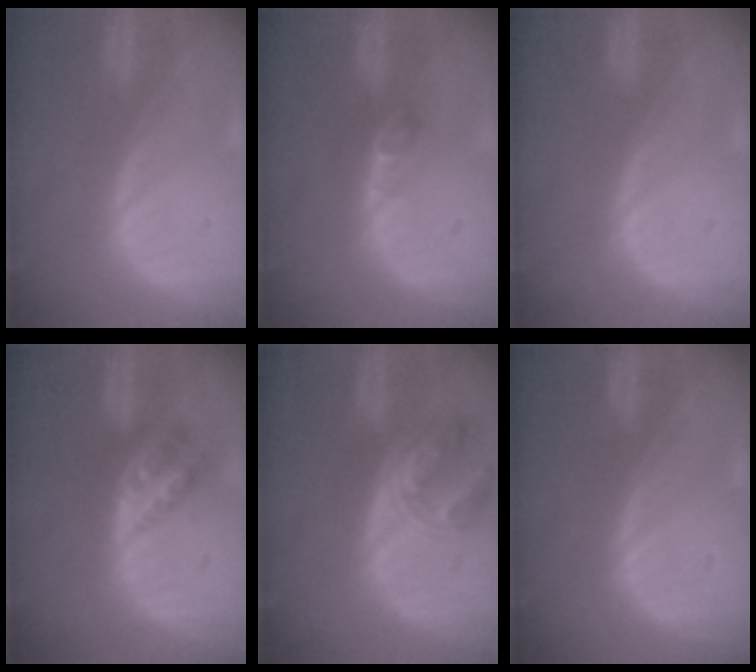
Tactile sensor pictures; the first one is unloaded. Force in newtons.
{"total": 2.1, "press": 2.1, "slide": 0.4}
{"total": 0.0}
{"total": 4.7, "press": 4.3, "slide": 1.9}
{"total": 7.6, "press": 6.6, "slide": 3.6}
{"total": 0.0}